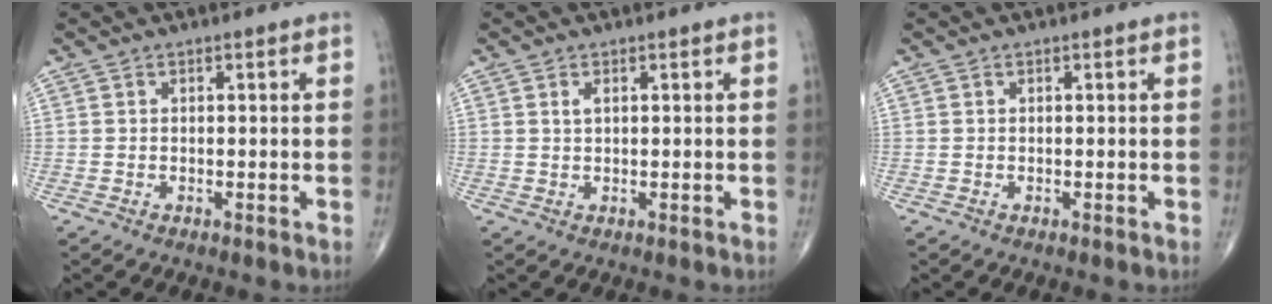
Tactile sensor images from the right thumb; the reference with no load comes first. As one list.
[{"total": 1.1, "force": [0.5, 0.5, 0.9], "torque": [-0.020, 0.004, 0.010]}, {"total": 0.0}]